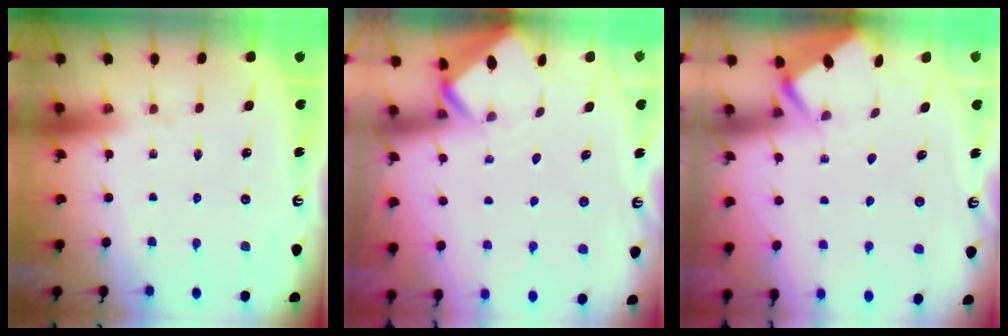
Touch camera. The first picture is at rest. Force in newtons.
{"total": 2.7, "press": 2.7, "slide": 0.2}
{"total": 2.6, "press": 2.6, "slide": 0.3}